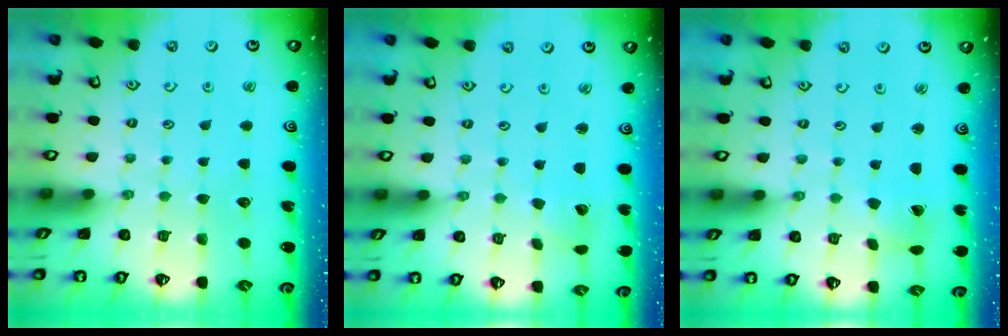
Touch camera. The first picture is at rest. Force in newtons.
{"total": 2.9, "press": 2.9, "slide": 0.2}
{"total": 1.2, "press": 1.2, "slide": 0.2}